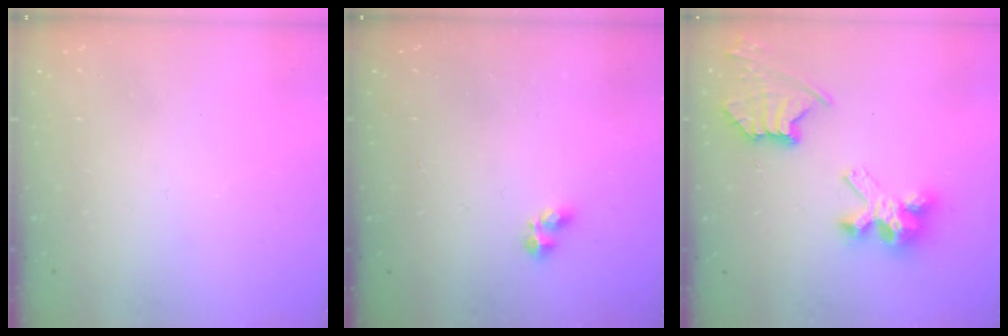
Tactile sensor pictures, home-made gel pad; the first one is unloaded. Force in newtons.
{"total": 2.8, "press": 2.7, "slide": 0.5}
{"total": 9.8, "press": 9.8, "slide": 0.7}